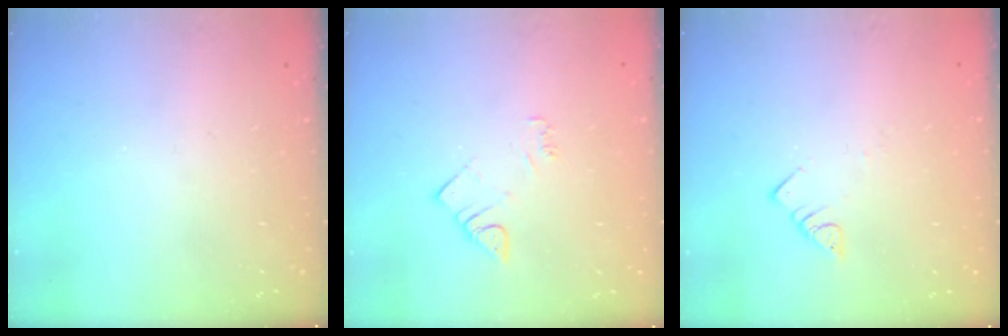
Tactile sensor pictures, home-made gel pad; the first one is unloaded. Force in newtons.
{"total": 4.5, "press": 4.5, "slide": 0.5}
{"total": 3.0, "press": 3.0, "slide": 0.1}